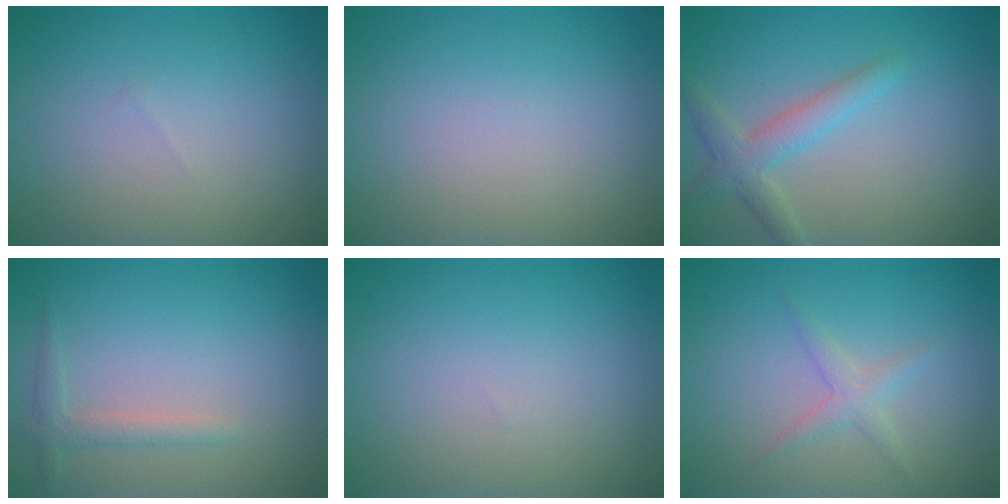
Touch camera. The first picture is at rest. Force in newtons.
{"total": 0.0}
{"total": 2.9, "press": 2.9, "slide": 0.1}
{"total": 1.5, "press": 1.5, "slide": 0.1}
{"total": 0.0}
{"total": 1.6, "press": 1.6, "slide": 0.1}